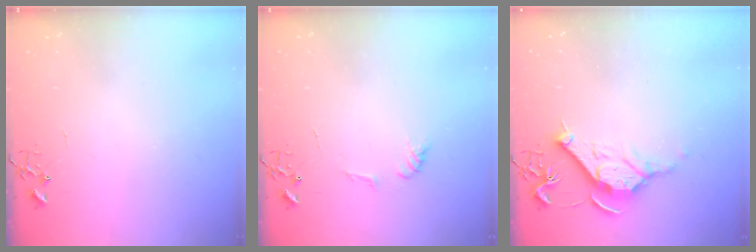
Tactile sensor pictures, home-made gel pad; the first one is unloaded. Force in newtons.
{"total": 5.9, "press": 5.9, "slide": 0.6}
{"total": 11.4, "press": 11.4, "slide": 0.8}